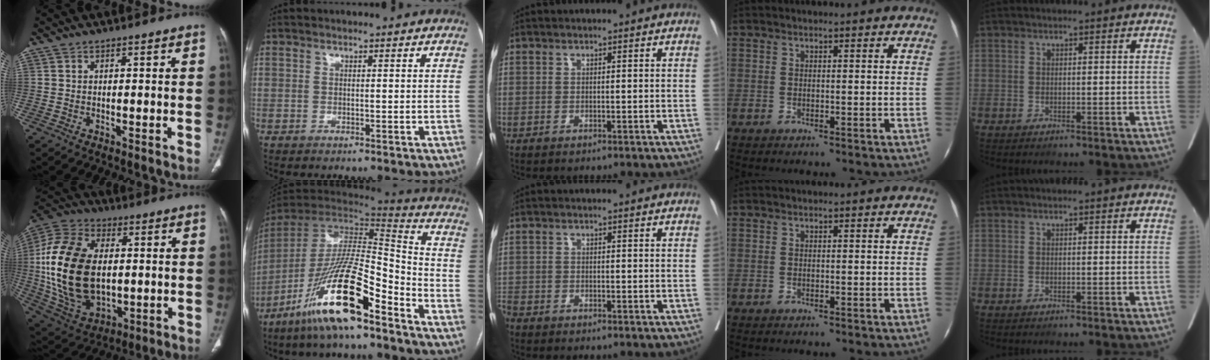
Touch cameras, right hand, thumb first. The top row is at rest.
{"thumb": {"total": 24.7, "force": [0.7, 15.5, 19.2], "torque": [-0.382, -0.004, 0.026]}, "index": {"total": 20.1, "force": [-12.7, 2.8, 15.3], "torque": [-0.307, -0.027, -0.236]}, "middle": {"total": 2.5, "force": [-2.3, 0.6, 0.6], "torque": [-0.011, -0.005, -0.048]}}